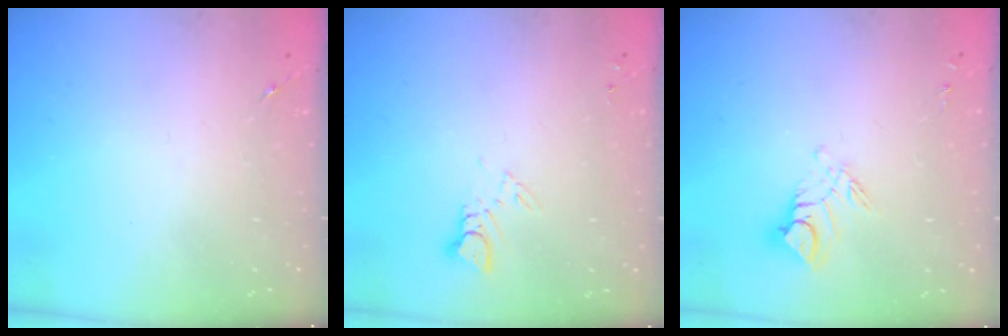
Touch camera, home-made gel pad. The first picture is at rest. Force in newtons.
{"total": 3.0, "press": 3.0, "slide": 0.3}
{"total": 10.0, "press": 9.9, "slide": 1.0}